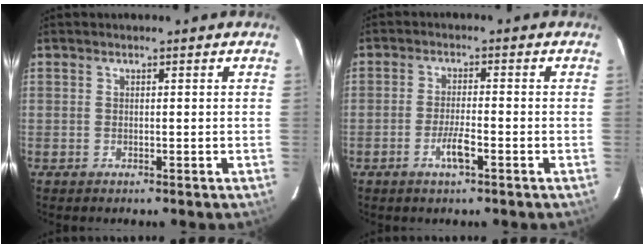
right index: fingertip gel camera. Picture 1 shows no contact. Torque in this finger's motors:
{"motor_torque": [0.93, -0.29, 0.40, 0.11]}